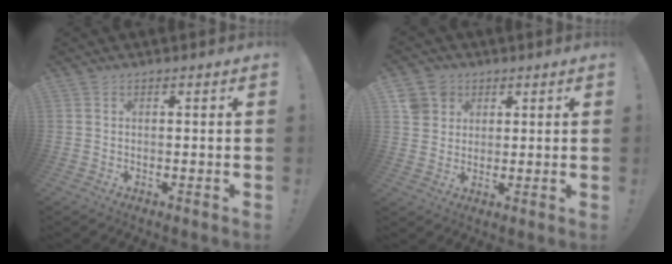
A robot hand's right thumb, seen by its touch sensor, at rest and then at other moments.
{"total": 6.5, "force": [2.8, 5.7, 1.3], "torque": [-0.018, -0.014, 0.057]}